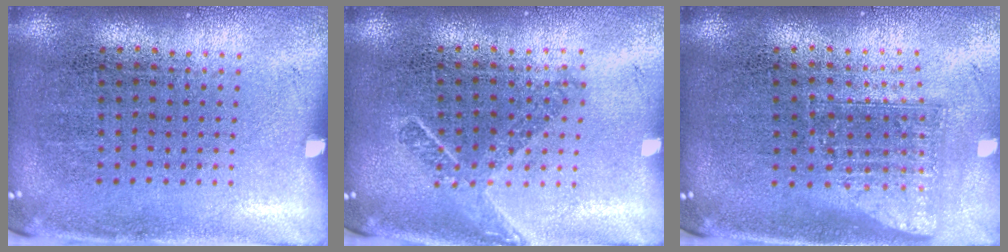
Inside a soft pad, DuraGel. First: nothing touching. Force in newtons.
{"total": 1.7, "press": 1.3, "slide": 1.1}
{"total": 1.6, "press": 1.2, "slide": 1.1}